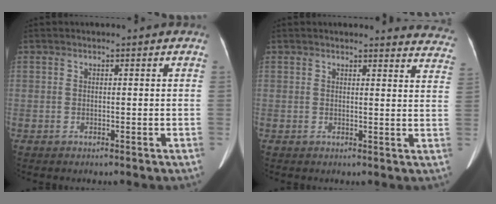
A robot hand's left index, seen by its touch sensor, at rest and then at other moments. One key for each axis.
{"total": 10.1, "fx": 10.0, "fy": 1.3, "fz": 0.8, "tx": 0.030, "ty": -0.067, "tz": 0.068}